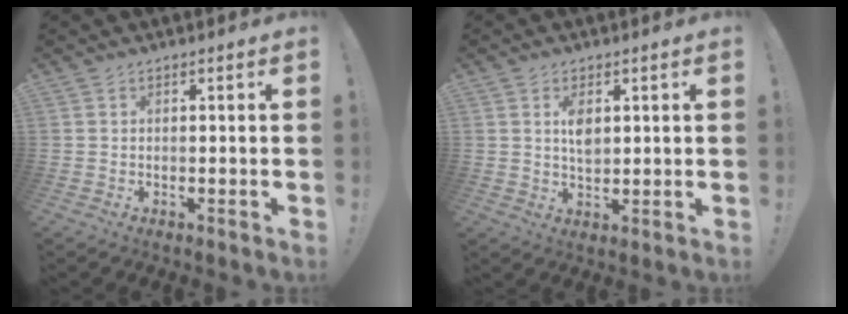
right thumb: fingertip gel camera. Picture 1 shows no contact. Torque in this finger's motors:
{"motor_torque": [0.85, 0.39, -0.06, 0.01, 0.01]}